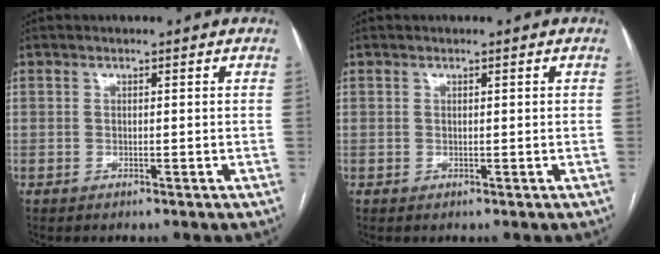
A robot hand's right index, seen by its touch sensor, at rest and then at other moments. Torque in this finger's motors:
{"motor_torque": [-0.04, -0.02, 0.04, 0.01]}